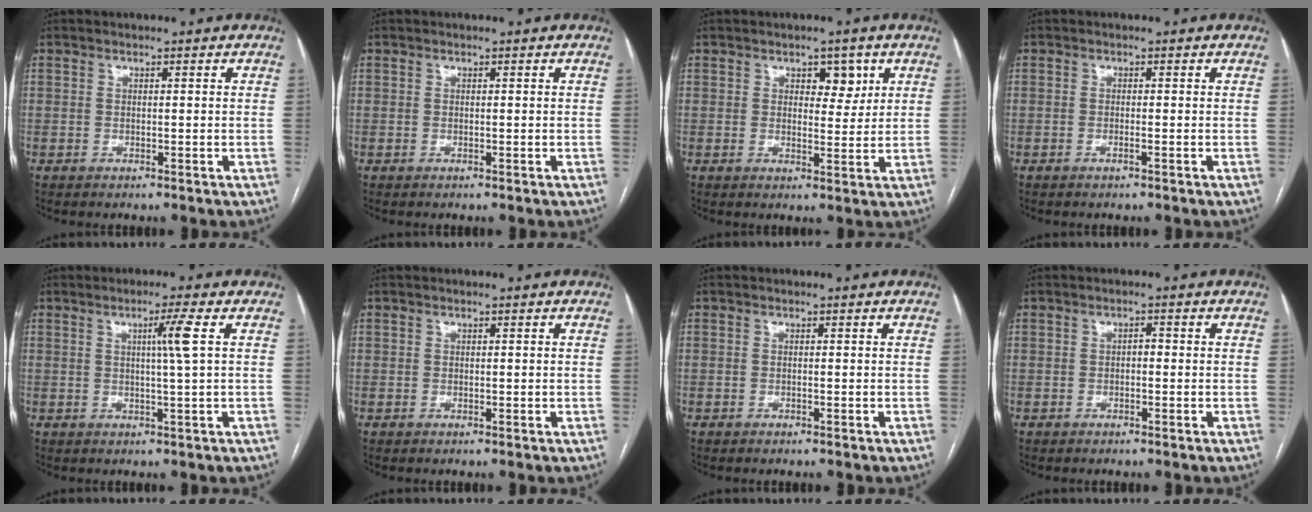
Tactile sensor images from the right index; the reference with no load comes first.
{"total": 0.0}
{"total": 4.1, "force": [1.9, 2.3, 2.8], "torque": [-0.028, 0.003, 0.026]}
{"total": 0.5, "force": [-0.3, -0.1, 0.4], "torque": [-0.010, 0.000, -0.005]}
{"total": 3.7, "force": [0.9, -0.9, 3.5], "torque": [-0.061, -0.002, 0.016]}
{"total": 0.0}
{"total": 0.0}
{"total": 1.0, "force": [-0.2, 0.6, 0.8], "torque": [-0.010, 0.004, -0.004]}